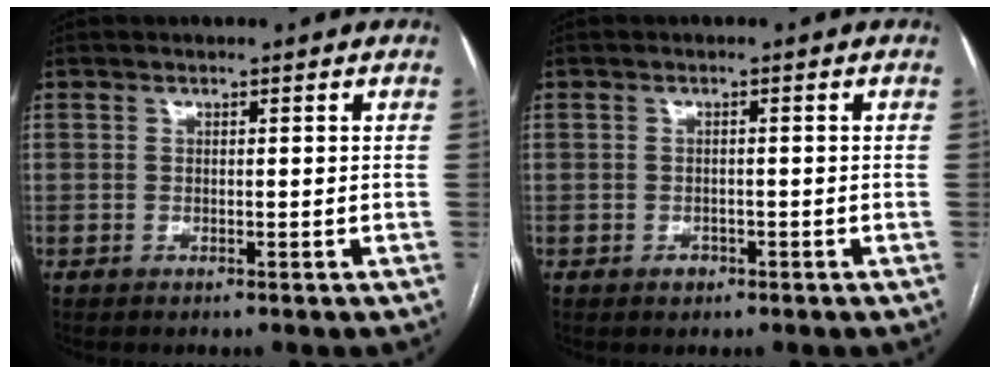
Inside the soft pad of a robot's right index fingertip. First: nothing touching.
{"total": 1.4, "force": [-0.8, 1.1, 0.4], "torque": [-0.005, 0.004, -0.009]}